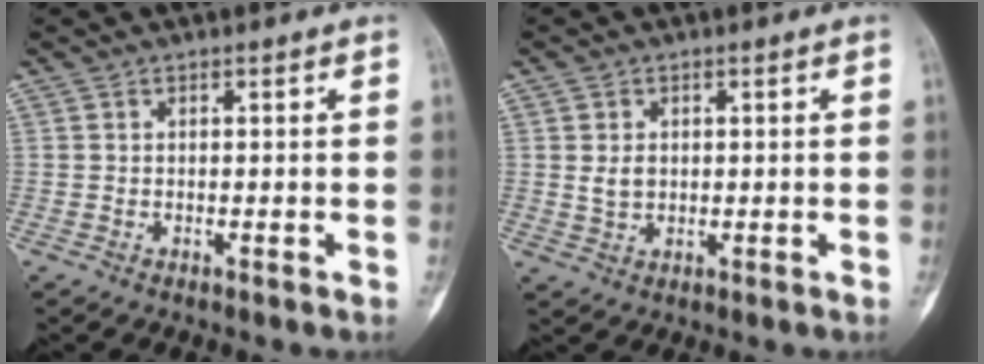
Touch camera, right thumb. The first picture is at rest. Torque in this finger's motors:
{"motor_torque": [-0.07, -0.15, 0.18, 0.01, -0.07]}